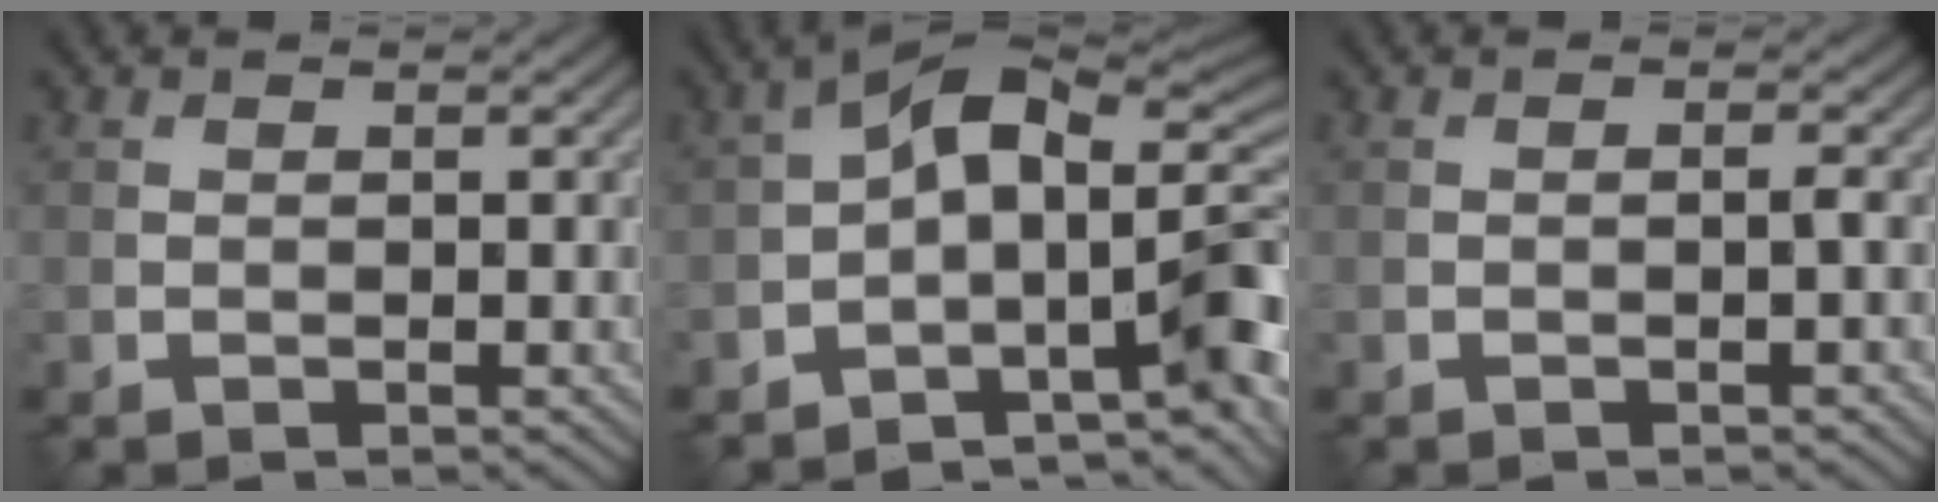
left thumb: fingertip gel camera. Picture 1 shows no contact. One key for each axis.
{"total": 12.7, "fx": -1.7, "fy": 6.6, "fz": 10.7, "tx": -0.145, "ty": 0.013, "tz": -0.038}
{"total": 0.9, "fx": -0.2, "fy": 0.0, "fz": 0.9, "tx": -0.015, "ty": 0.003, "tz": -0.005}